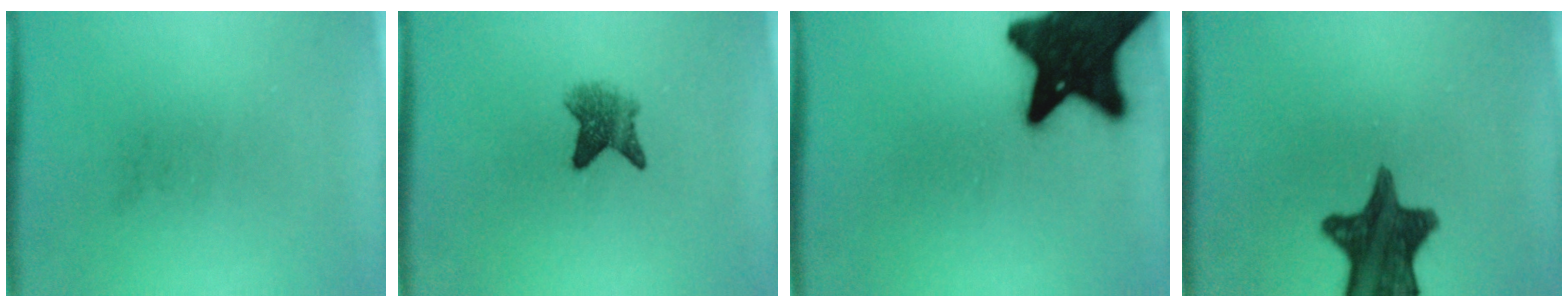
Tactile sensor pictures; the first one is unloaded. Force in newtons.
{"total": 4.2}
{"total": 19.3}
{"total": 13.1}